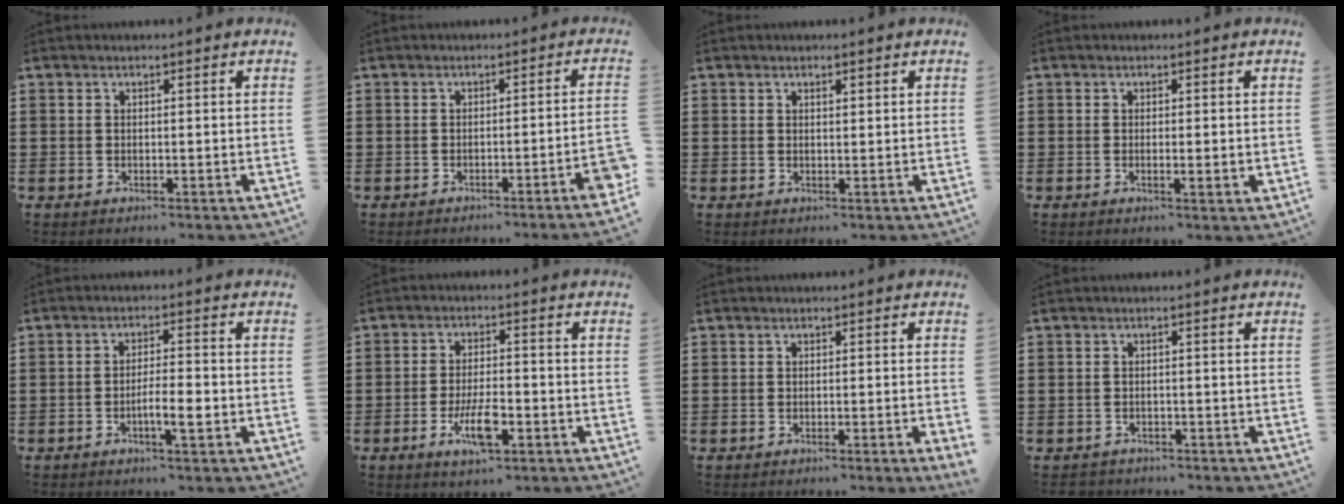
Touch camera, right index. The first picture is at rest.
{"total": 2.8, "force": [-1.8, -0.6, 2.1], "torque": [-0.033, -0.010, -0.033]}
{"total": 0.8, "force": [0.6, 0.4, 0.4], "torque": [-0.008, 0.003, 0.012]}
{"total": 1.2, "force": [-0.1, 0.1, 1.2], "torque": [-0.021, -0.004, 0.000]}
{"total": 4.2, "force": [-1.6, 0.6, 3.8], "torque": [-0.066, 0.002, -0.029]}
{"total": 6.8, "force": [-2.8, 2.0, 5.8], "torque": [-0.121, -0.007, -0.052]}
{"total": 0.8, "force": [-0.4, -0.2, 0.7], "torque": [-0.014, -0.005, -0.007]}
{"total": 1.3, "force": [-1.3, 0.4, -0.2], "torque": [-0.002, 0.004, -0.030]}